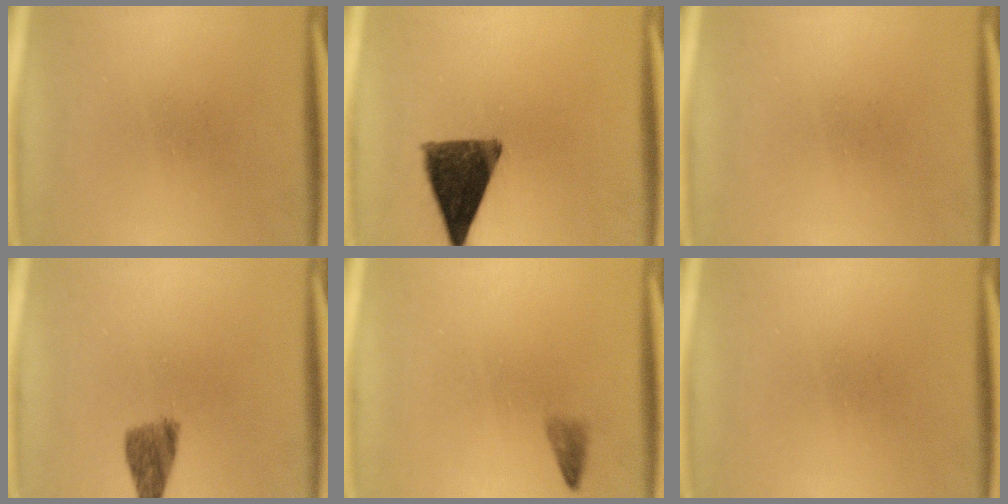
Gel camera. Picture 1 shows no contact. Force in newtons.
{"total": 11.7}
{"total": 0.0}
{"total": 4.2}
{"total": 1.2}
{"total": 0.0}